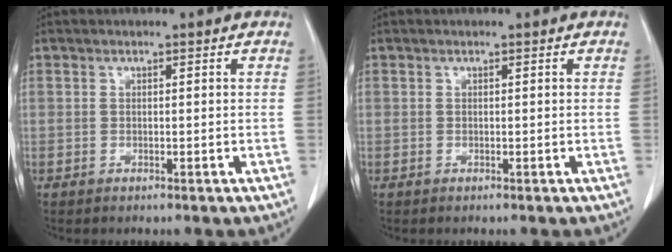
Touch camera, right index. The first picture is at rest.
{"total": 0.0}